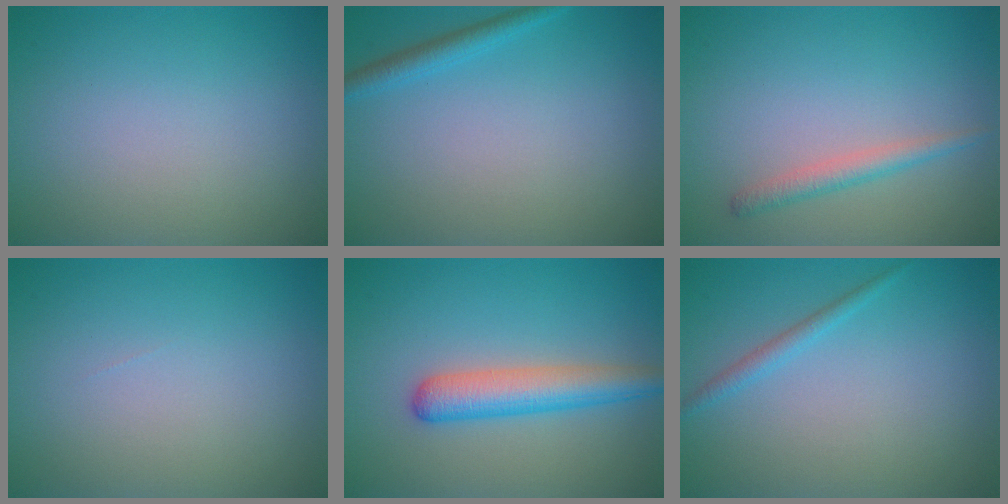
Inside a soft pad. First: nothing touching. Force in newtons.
{"total": 2.3, "press": 2.3, "slide": 0.0}
{"total": 1.8, "press": 1.8, "slide": 0.1}
{"total": 0.0}
{"total": 4.3, "press": 4.3, "slide": 0.1}
{"total": 1.3, "press": 1.3, "slide": 0.0}